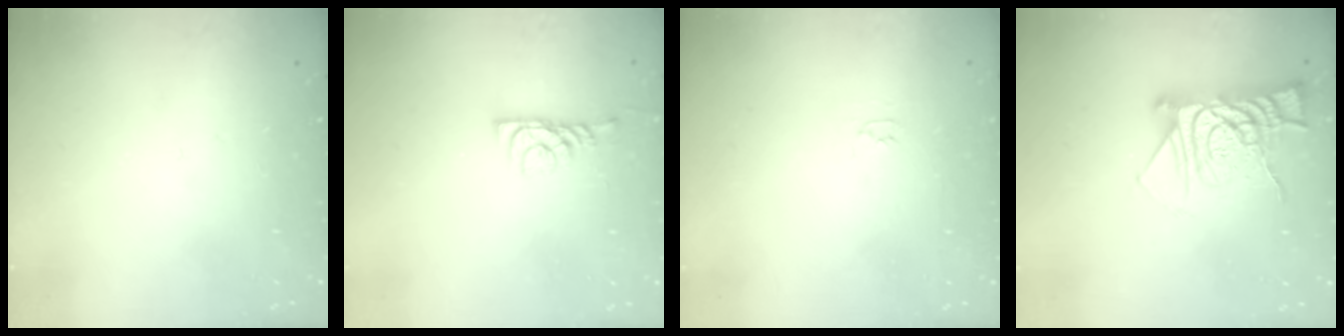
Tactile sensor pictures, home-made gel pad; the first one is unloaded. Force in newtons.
{"total": 6.1, "press": 6.1, "slide": 0.4}
{"total": 2.0, "press": 2.0, "slide": 0.3}
{"total": 12.5, "press": 12.5, "slide": 1.1}